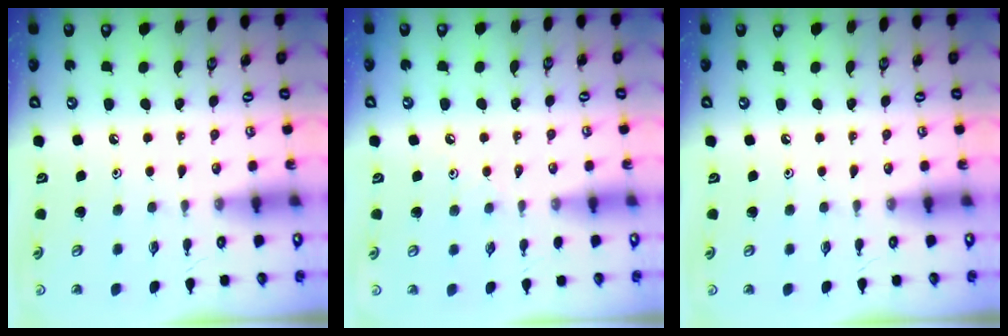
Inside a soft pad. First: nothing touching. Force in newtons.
{"total": 2.4, "press": 2.3, "slide": 0.5}
{"total": 0.0}